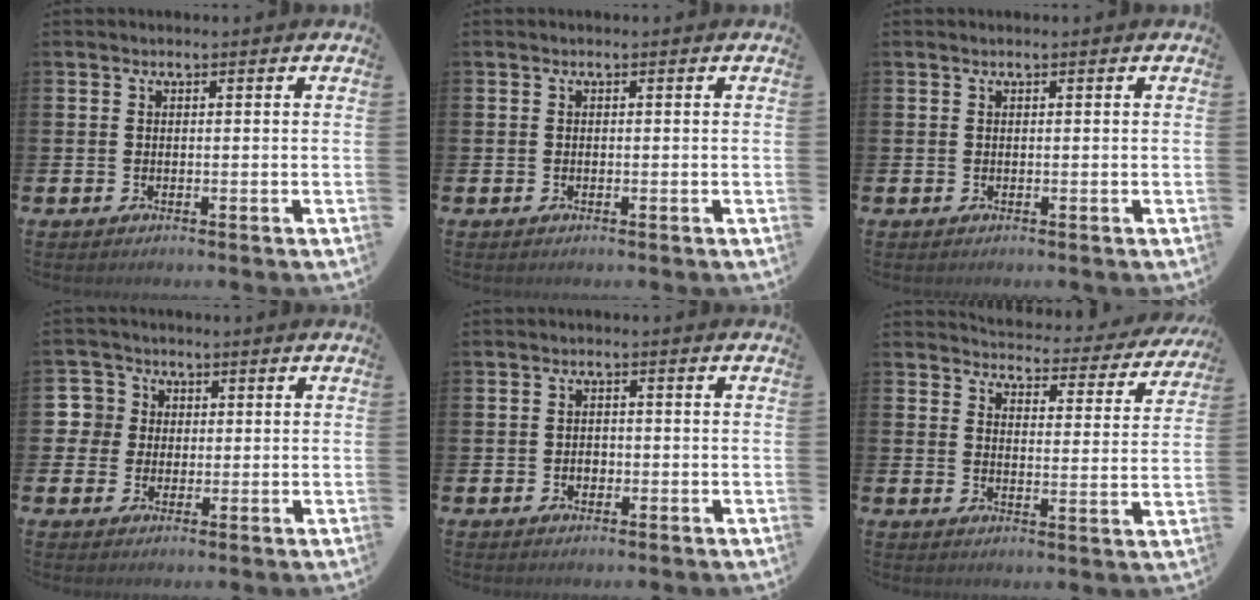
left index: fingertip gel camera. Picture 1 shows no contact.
{"total": 0.0}
{"total": 0.0}
{"total": 4.6, "force": [1.5, 4.4, 0.2], "torque": [-0.013, 0.006, 0.022]}
{"total": 1.5, "force": [-0.4, 1.2, 0.7], "torque": [0.000, -0.001, -0.013]}
{"total": 3.9, "force": [3.8, 0.7, 0.5], "torque": [-0.019, -0.036, 0.059]}